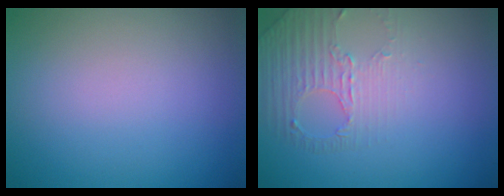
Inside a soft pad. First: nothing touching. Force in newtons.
{"total": 1.8, "press": 1.5, "slide": 1.0}